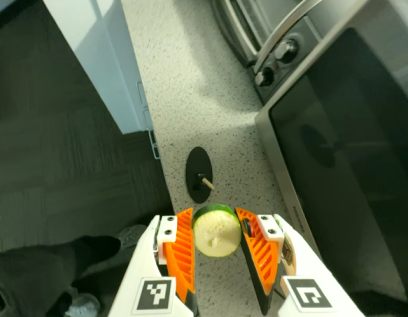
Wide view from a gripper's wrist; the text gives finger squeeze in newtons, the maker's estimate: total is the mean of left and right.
{"total": 10.8, "left": 10.9, "right": 10.7}